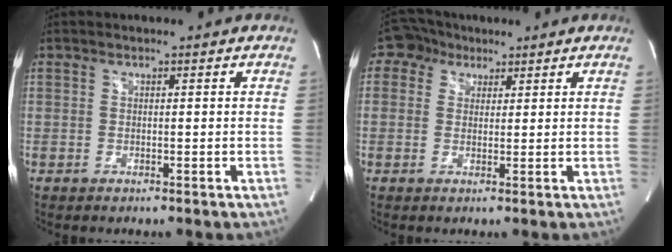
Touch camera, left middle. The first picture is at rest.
{"total": 4.6, "force": [2.4, 3.8, 1.0], "torque": [-0.027, 0.024, 0.044]}